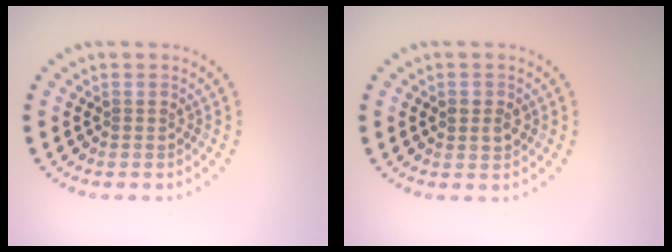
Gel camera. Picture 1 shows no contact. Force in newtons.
{"total": 1.5, "press": 1.5, "slide": 0.2}